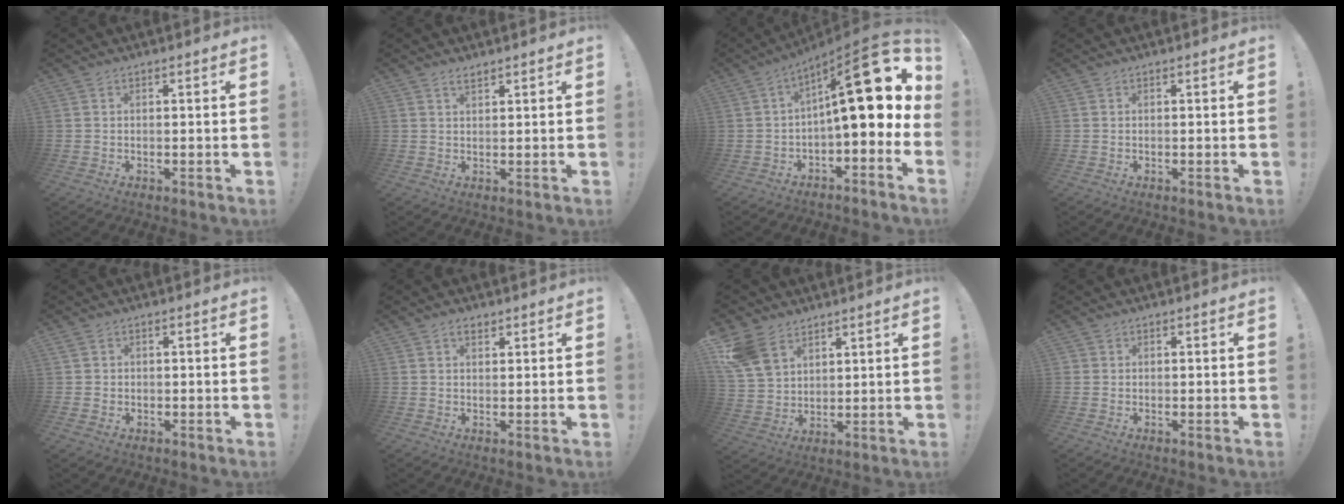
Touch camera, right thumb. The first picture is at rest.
{"total": 1.8, "force": [1.4, 0.5, 1.0], "torque": [-0.020, -0.004, 0.026]}
{"total": 21.3, "force": [3.9, 6.5, 19.9], "torque": [-0.287, -0.025, 0.064]}
{"total": 0.0}
{"total": 2.0, "force": [0.3, 1.9, 0.6], "torque": [-0.011, 0.003, 0.006]}
{"total": 2.3, "force": [1.4, 1.2, 1.3], "torque": [-0.019, -0.002, 0.023]}
{"total": 12.0, "force": [7.6, 7.8, 5.1], "torque": [-0.086, -0.036, 0.155]}
{"total": 0.7, "force": [0.0, 0.7, -0.1], "torque": [0.002, 0.003, -0.001]}